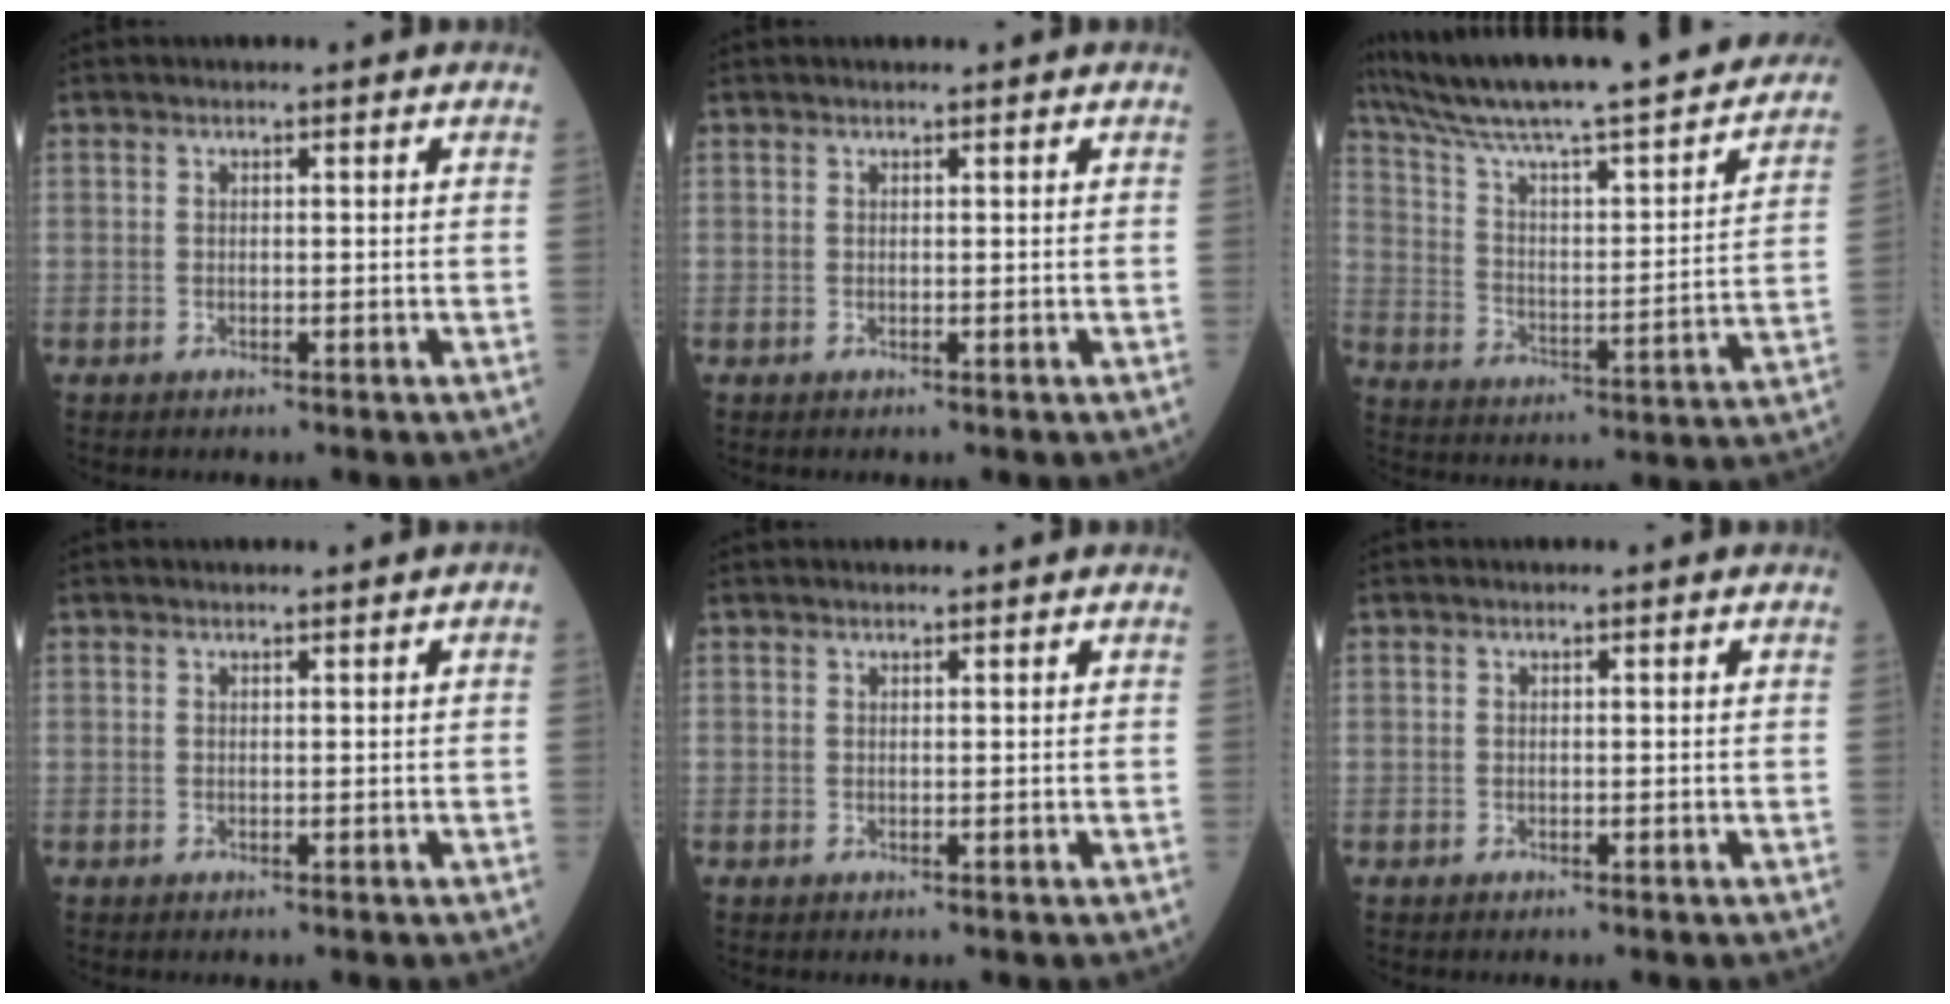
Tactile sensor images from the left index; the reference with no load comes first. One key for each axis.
{"total": 0.7, "fx": 0.6, "fy": -0.1, "fz": 0.2, "tx": -0.009, "ty": 0.000, "tz": 0.013}
{"total": 30.2, "fx": 25.5, "fy": 3.3, "fz": 15.7, "tx": -0.251, "ty": -0.031, "tz": 0.355}
{"total": 0.5, "fx": 0.3, "fy": 0.0, "fz": 0.4, "tx": -0.006, "ty": 0.002, "tz": 0.007}
{"total": 1.1, "fx": 1.0, "fy": 0.0, "fz": 0.4, "tx": -0.008, "ty": 0.008, "tz": 0.019}
{"total": 0.0}